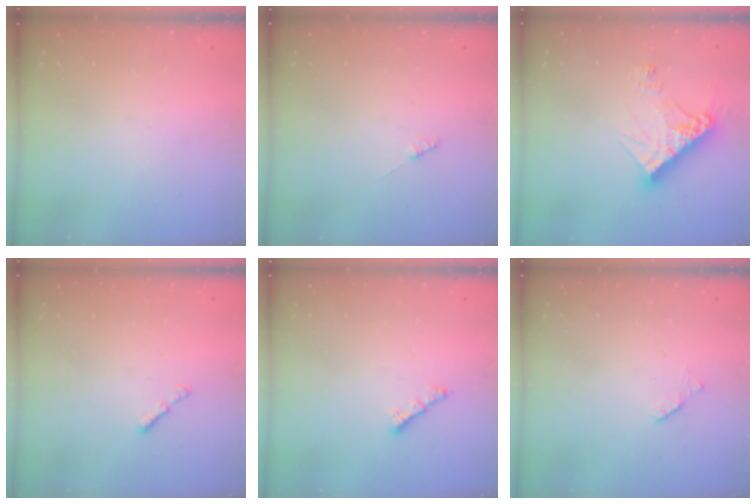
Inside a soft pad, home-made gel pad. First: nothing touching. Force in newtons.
{"total": 0.9, "press": 0.8, "slide": 0.2}
{"total": 13.2, "press": 13.1, "slide": 1.5}
{"total": 1.1, "press": 1.0, "slide": 0.4}
{"total": 0.8, "press": 0.7, "slide": 0.4}
{"total": 2.2, "press": 2.2, "slide": 0.3}